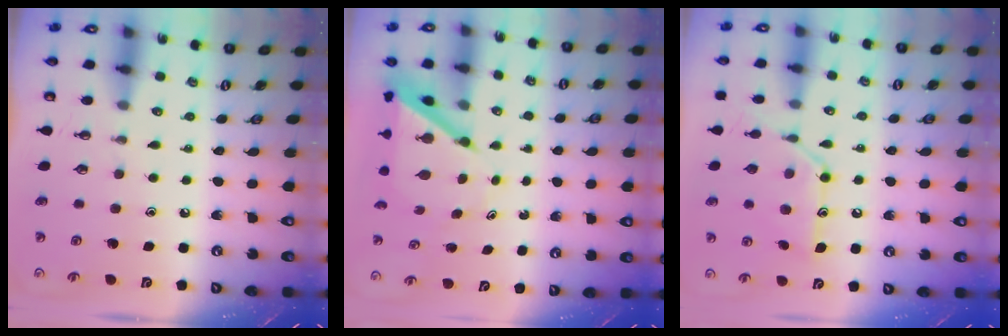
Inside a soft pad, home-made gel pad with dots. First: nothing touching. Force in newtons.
{"total": 6.4, "press": 6.4, "slide": 0.6}
{"total": 14.1, "press": 14.1, "slide": 1.2}